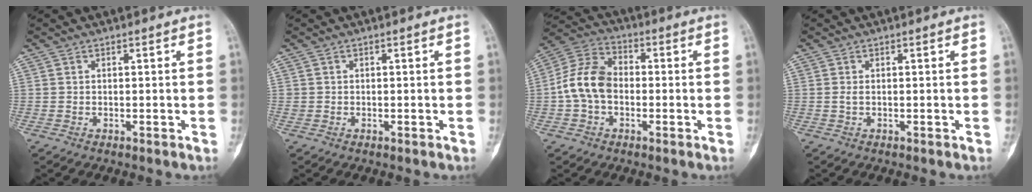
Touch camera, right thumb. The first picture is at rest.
{"total": 0.6, "force": [0.0, 0.6, 0.1], "torque": [0.002, 0.003, 0.002]}
{"total": 10.6, "force": [-1.2, 7.6, 7.3], "torque": [-0.134, 0.034, -0.036]}
{"total": 0.6, "force": [0.0, 0.2, 0.5], "torque": [-0.016, -0.002, -0.001]}